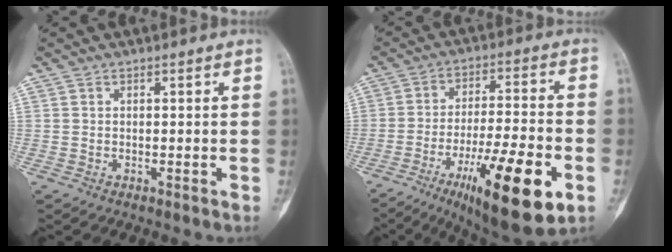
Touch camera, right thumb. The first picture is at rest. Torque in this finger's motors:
{"motor_torque": [-0.09, 0.47, 1.39, -1.38, 0.16]}